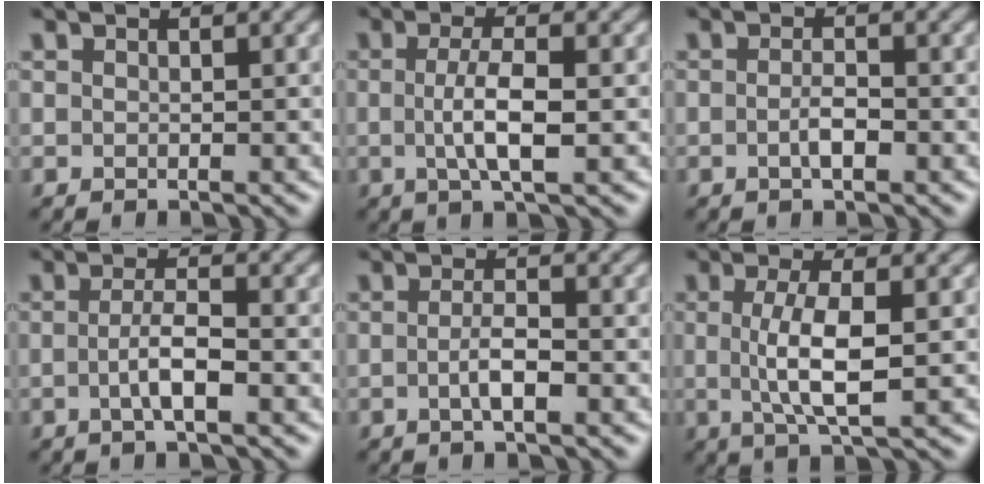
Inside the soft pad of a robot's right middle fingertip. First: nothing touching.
{"total": 4.0, "force": [-0.5, 1.0, 3.8], "torque": [-0.074, 0.000, -0.007]}
{"total": 1.6, "force": [-0.6, 0.4, 1.4], "torque": [-0.028, 0.000, -0.013]}
{"total": 2.9, "force": [-0.8, 0.6, 2.7], "torque": [-0.053, -0.002, -0.015]}
{"total": 2.2, "force": [-0.7, 0.5, 2.0], "torque": [-0.039, 0.000, -0.013]}
{"total": 4.9, "force": [-0.3, 1.3, 4.7], "torque": [-0.094, 0.000, -0.004]}